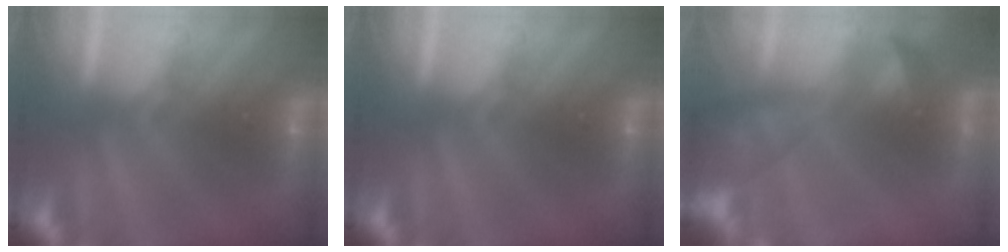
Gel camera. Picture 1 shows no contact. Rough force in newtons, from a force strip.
{"total": 0.0}
{"total": 9.3}